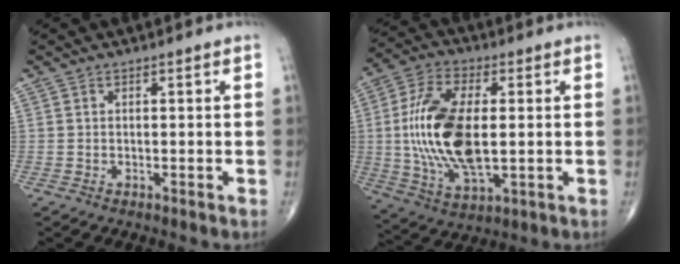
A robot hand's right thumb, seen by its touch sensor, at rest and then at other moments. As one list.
[{"total": 18.3, "force": [0.3, 8.8, 16.0], "torque": [-0.324, -0.005, 0.009]}]